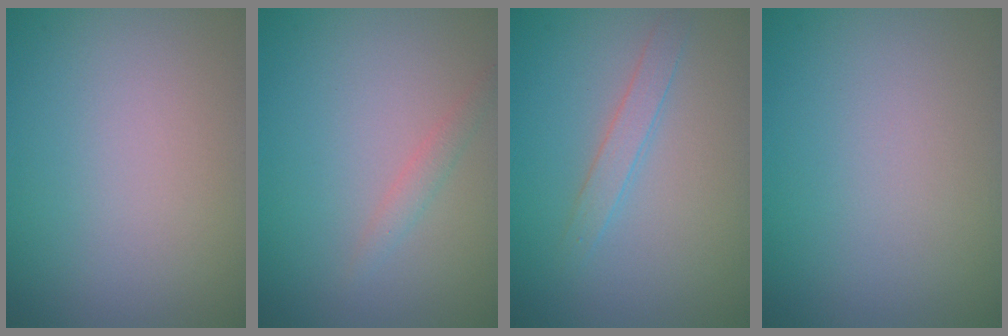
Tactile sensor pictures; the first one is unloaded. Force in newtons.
{"total": 1.2, "press": 1.2, "slide": 0.0}
{"total": 1.7, "press": 1.7, "slide": 0.1}
{"total": 0.0}